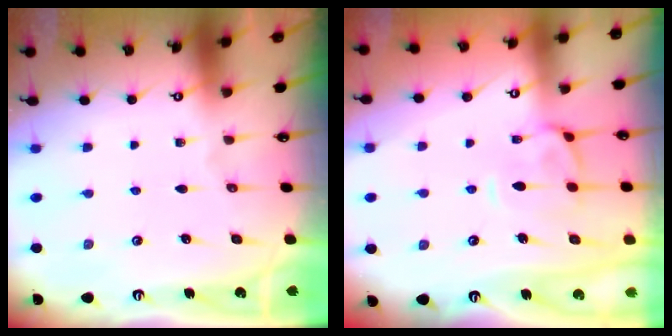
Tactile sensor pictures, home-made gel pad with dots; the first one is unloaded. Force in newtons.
{"total": 4.3, "press": 4.1, "slide": 1.3}